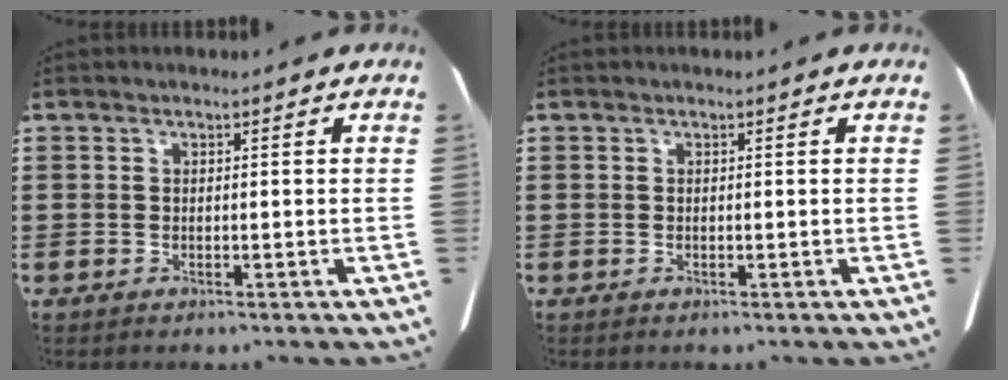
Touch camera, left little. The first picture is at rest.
{"total": 0.0}